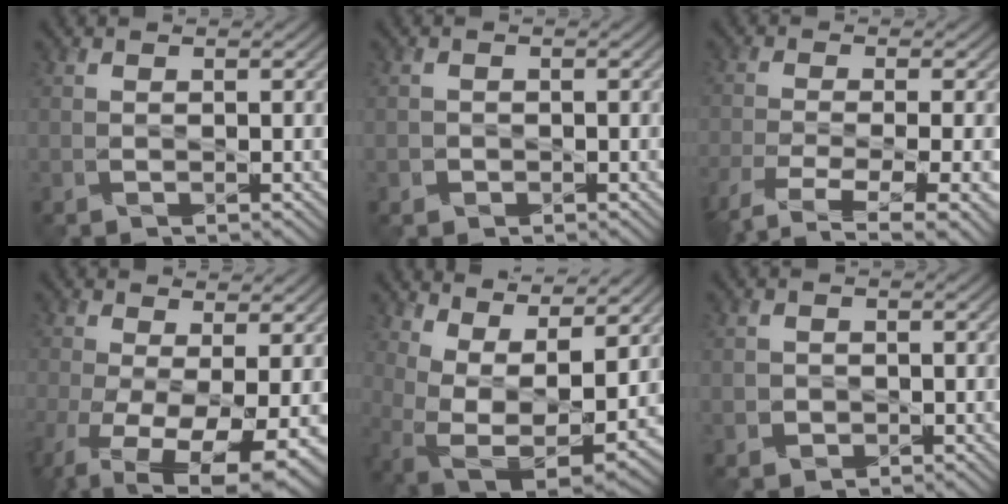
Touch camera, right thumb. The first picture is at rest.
{"total": 1.1, "force": [-0.5, 1.0, 0.1], "torque": [0.003, -0.004, -0.011]}
{"total": 7.9, "force": [-4.3, 2.4, 6.2], "torque": [-0.127, -0.023, -0.074]}
{"total": 11.5, "force": [-4.2, 4.9, 9.5], "torque": [-0.196, -0.039, -0.057]}
{"total": 11.2, "force": [4.5, 5.1, 8.8], "torque": [-0.175, -0.009, 0.089]}
{"total": 1.6, "force": [-0.5, 1.5, 0.3], "torque": [0.000, -0.005, -0.011]}